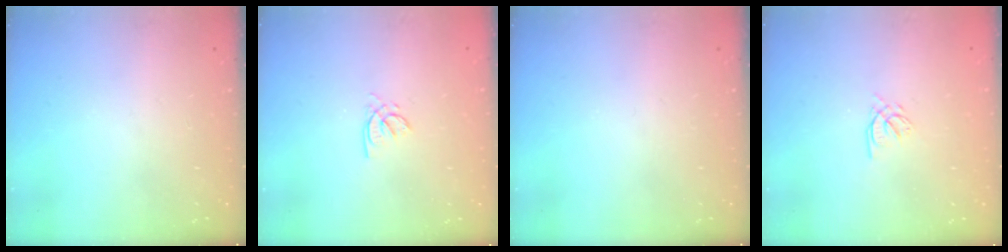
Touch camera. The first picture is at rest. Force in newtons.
{"total": 1.4, "press": 1.4, "slide": 0.2}
{"total": 0.0}
{"total": 2.4, "press": 2.4, "slide": 0.3}